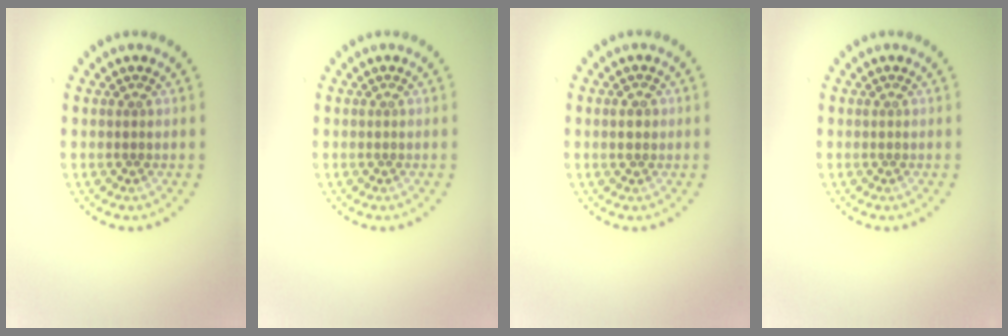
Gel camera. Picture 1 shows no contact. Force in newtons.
{"total": 0.0}
{"total": 0.8, "press": 0.8, "slide": 0.1}
{"total": 0.0}